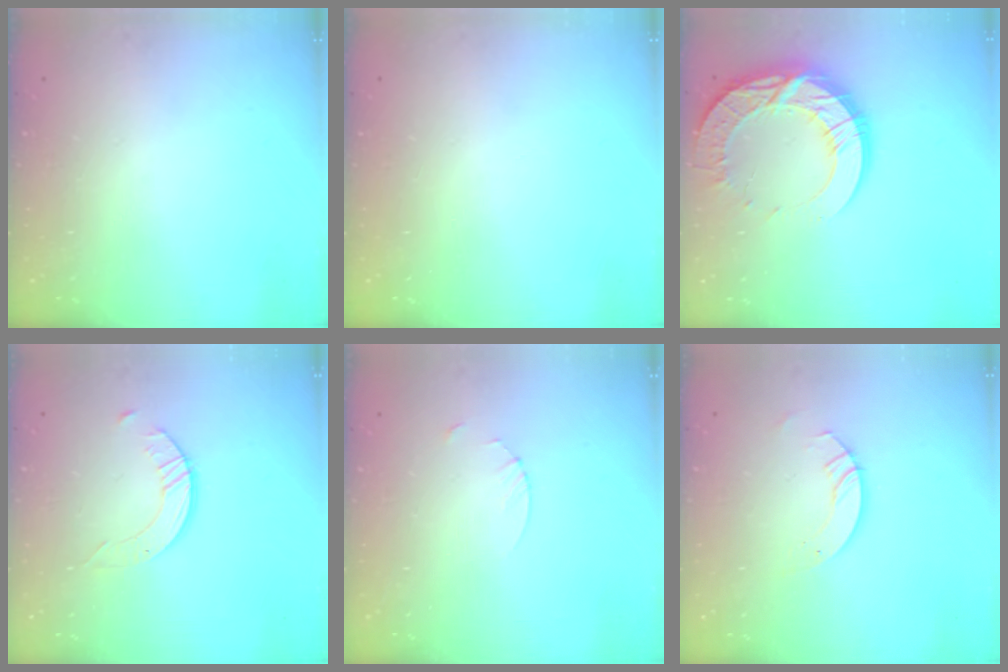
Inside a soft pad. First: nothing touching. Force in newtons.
{"total": 0.0}
{"total": 18.8, "press": 18.8, "slide": 1.7}
{"total": 2.4, "press": 2.4, "slide": 0.3}
{"total": 2.7, "press": 2.7, "slide": 0.3}
{"total": 3.3, "press": 3.3, "slide": 0.2}